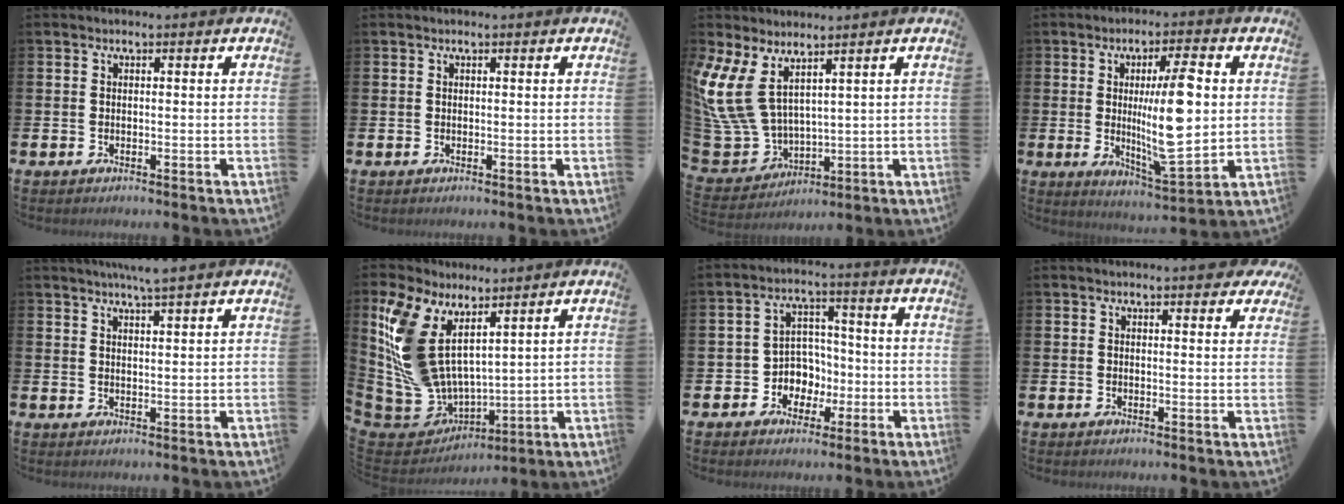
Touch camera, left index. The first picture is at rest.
{"total": 0.0}
{"total": 9.3, "force": [5.0, 5.5, 5.5], "torque": [-0.151, -0.030, 0.098]}
{"total": 10.4, "force": [1.2, 2.4, 10.1], "torque": [-0.167, -0.010, 0.015]}
{"total": 2.2, "force": [2.0, -0.2, 0.9], "torque": [-0.014, -0.005, 0.035]}
{"total": 11.3, "force": [6.0, 6.6, 7.0], "torque": [-0.194, -0.041, 0.115]}
{"total": 5.1, "force": [-1.1, 4.8, 1.2], "torque": [-0.039, 0.007, -0.025]}
{"total": 2.2, "force": [2.1, 0.3, 0.6], "torque": [0.006, -0.009, 0.033]}